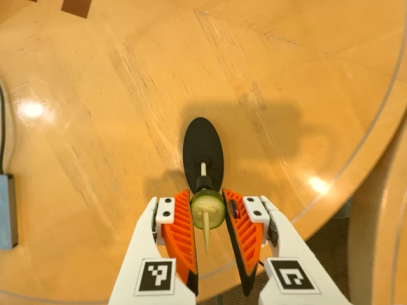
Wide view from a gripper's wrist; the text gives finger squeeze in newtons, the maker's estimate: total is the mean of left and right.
{"total": 7.8, "left": 7.8, "right": 7.7}